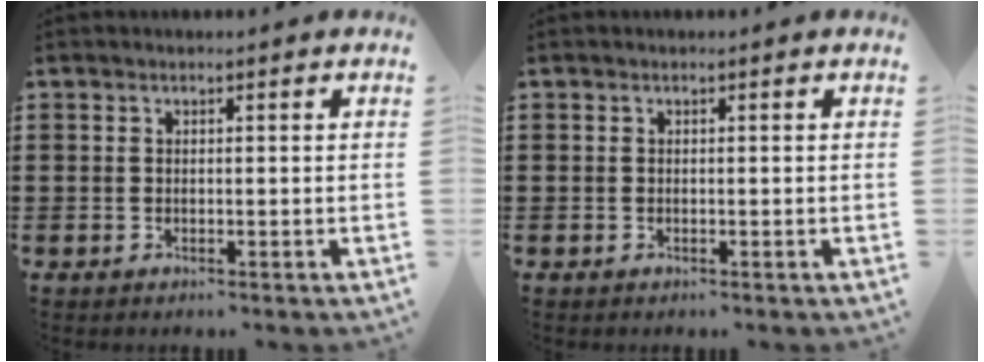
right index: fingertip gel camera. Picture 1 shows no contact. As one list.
[{"total": 0.0}]